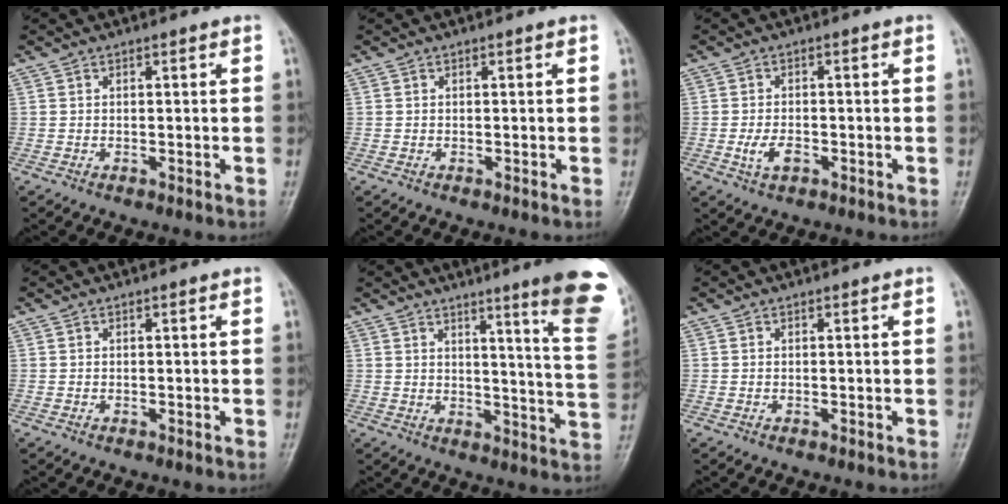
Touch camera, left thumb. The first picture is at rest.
{"total": 0.0}
{"total": 3.9, "force": [-1.4, 2.1, 2.9], "torque": [-0.057, 0.006, -0.023]}
{"total": 0.0}
{"total": 16.2, "force": [9.8, 0.9, 12.9], "torque": [-0.139, -0.061, 0.111]}
{"total": 0.0}